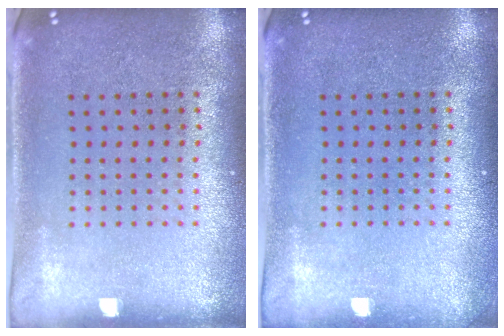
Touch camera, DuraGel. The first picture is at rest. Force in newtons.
{"total": 0.5, "press": 0.5, "slide": 0.1}